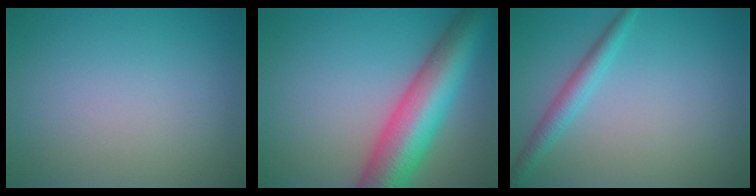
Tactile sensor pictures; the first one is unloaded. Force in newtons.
{"total": 10.2, "press": 10.2, "slide": 0.2}
{"total": 2.3, "press": 2.3, "slide": 0.1}